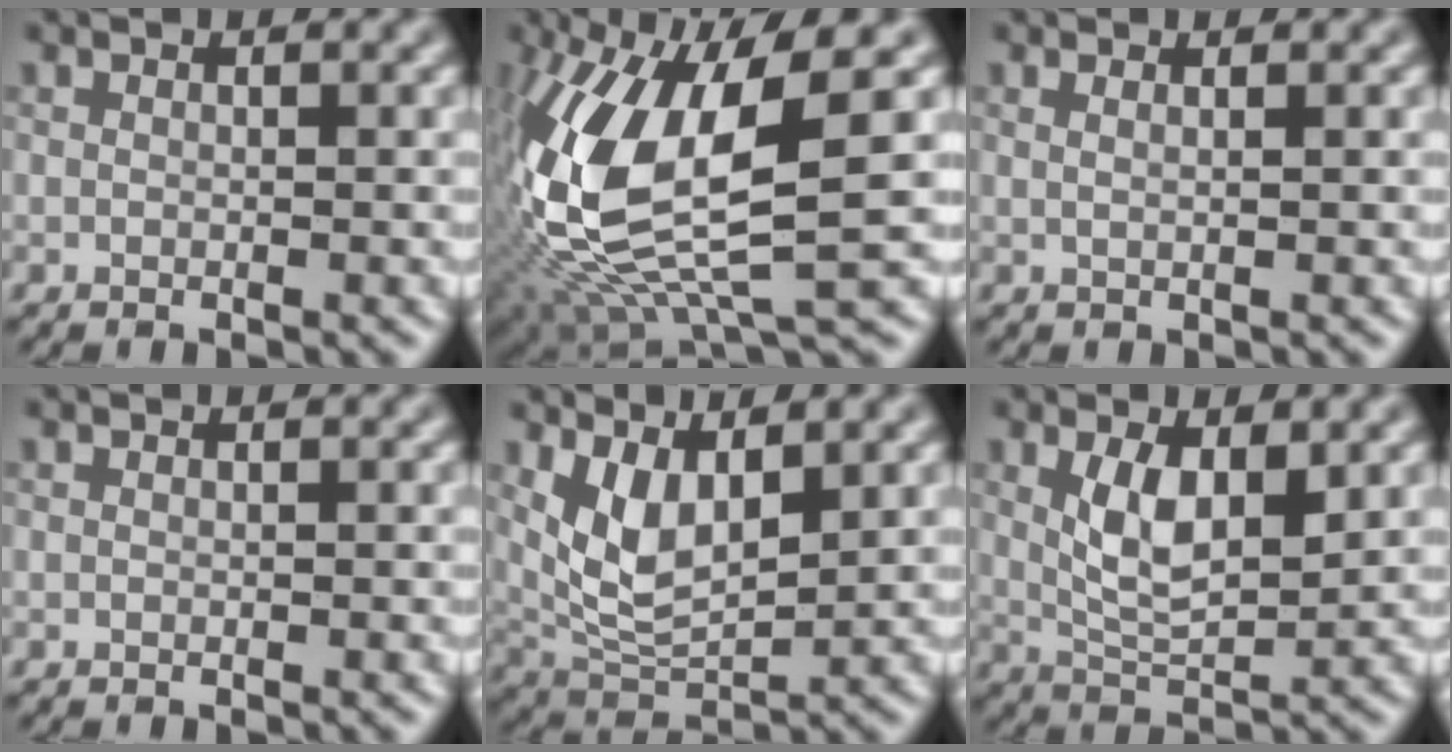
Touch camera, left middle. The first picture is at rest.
{"total": 12.5, "force": [0.1, 5.1, 11.4], "torque": [-0.264, -0.016, 0.006]}
{"total": 1.1, "force": [0.5, 0.5, 0.8], "torque": [-0.001, -0.002, -0.002]}
{"total": 0.0}
{"total": 4.8, "force": [1.6, 2.2, 4.0], "torque": [-0.092, -0.010, 0.045]}
{"total": 4.6, "force": [1.0, 2.0, 4.0], "torque": [-0.084, -0.003, 0.028]}